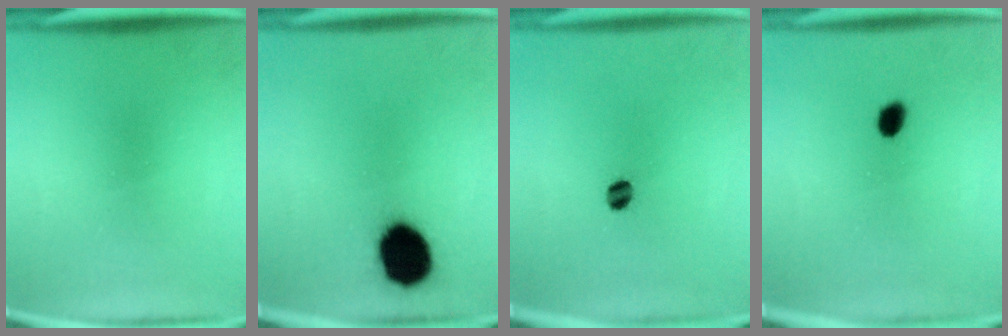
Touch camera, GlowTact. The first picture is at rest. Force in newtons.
{"total": 14.8}
{"total": 2.8}
{"total": 2.6}